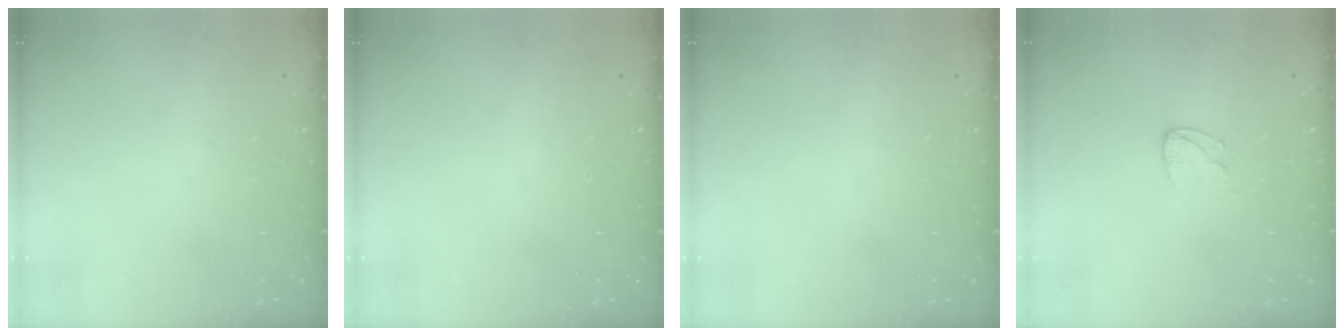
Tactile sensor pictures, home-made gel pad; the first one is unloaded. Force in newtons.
{"total": 0.0}
{"total": 0.0}
{"total": 4.9, "press": 4.9, "slide": 0.4}